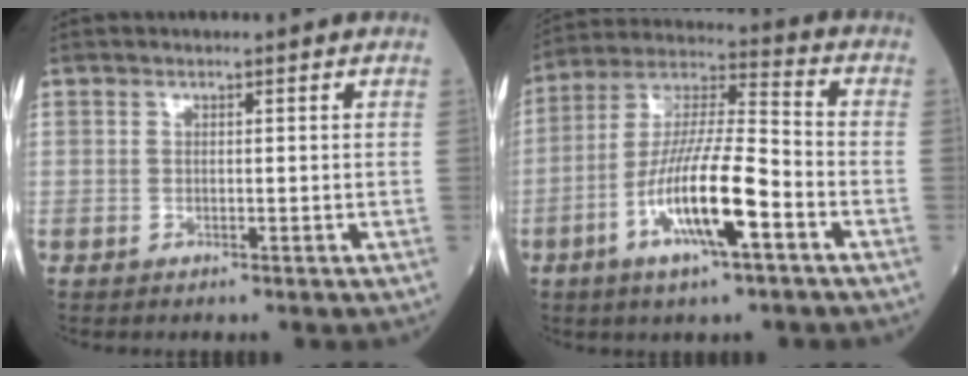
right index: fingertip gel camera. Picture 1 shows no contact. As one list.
[{"total": 14.2, "force": [-5.4, 1.8, 13.0], "torque": [-0.252, -0.005, -0.100]}]